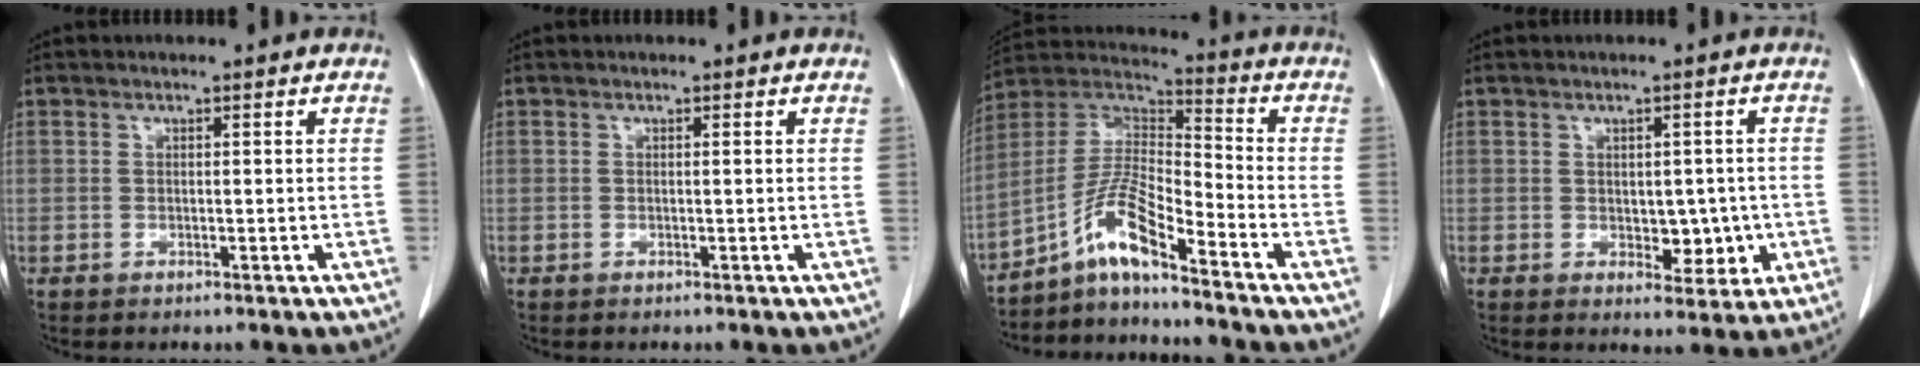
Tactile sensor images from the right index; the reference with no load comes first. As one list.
[{"total": 0.0}, {"total": 9.8, "force": [-6.9, 0.7, 7.0], "torque": [-0.148, 0.017, -0.130]}, {"total": 5.0, "force": [-0.6, 3.0, 4.0], "torque": [-0.041, 0.004, 0.002]}]